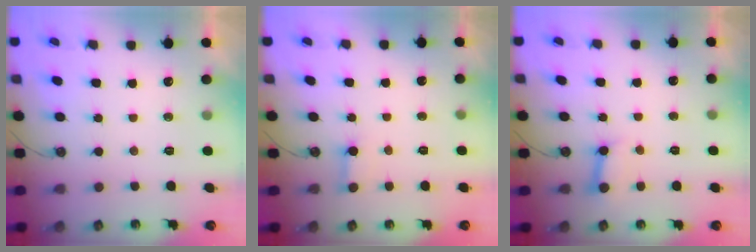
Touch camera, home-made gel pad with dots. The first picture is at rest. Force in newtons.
{"total": 2.5, "press": 2.5, "slide": 0.1}
{"total": 3.7, "press": 3.7, "slide": 0.4}